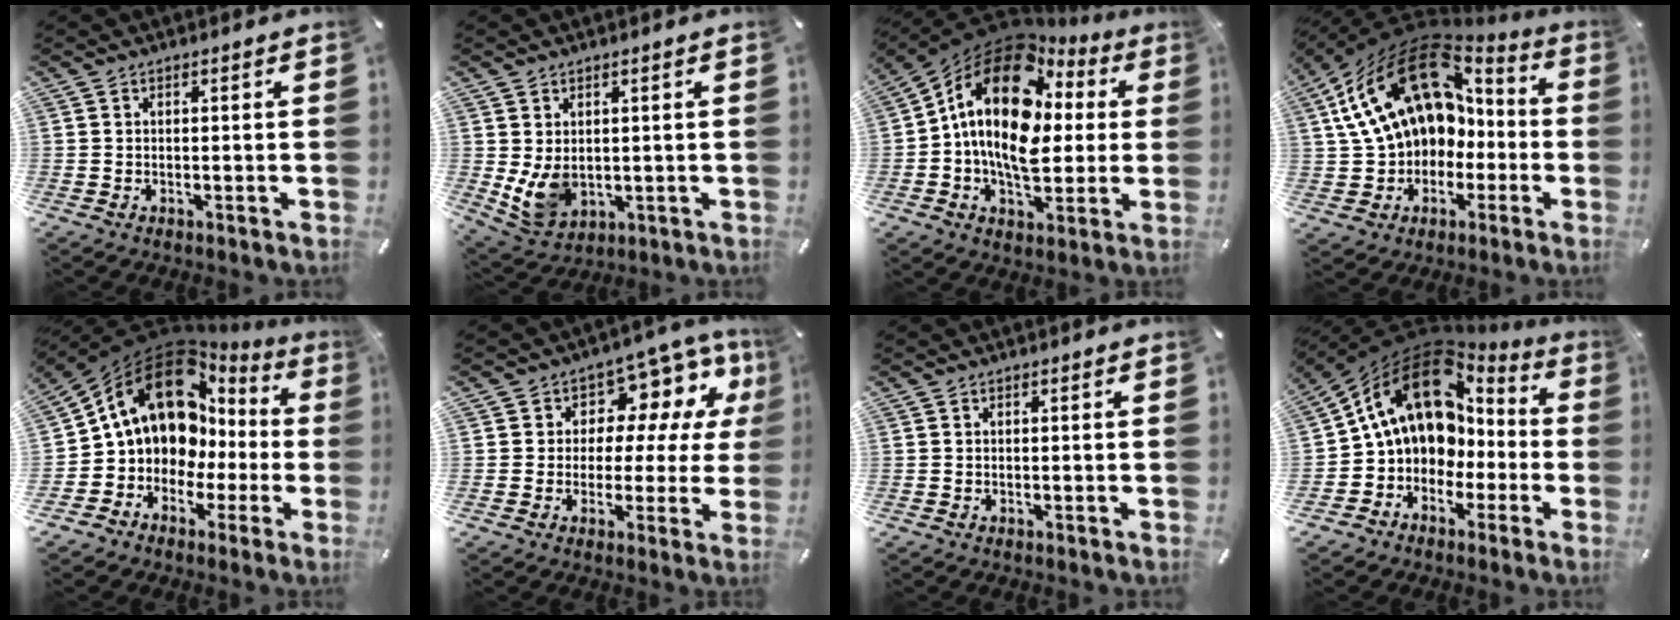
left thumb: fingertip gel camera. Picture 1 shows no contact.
{"total": 7.5, "force": [1.1, 6.1, 4.2], "torque": [-0.094, -0.010, 0.023]}
{"total": 20.0, "force": [2.7, 13.6, 14.3], "torque": [-0.286, -0.010, 0.039]}
{"total": 21.3, "force": [6.3, 15.4, 13.2], "torque": [-0.243, -0.026, 0.117]}
{"total": 15.9, "force": [5.9, 12.4, 8.0], "torque": [-0.153, -0.044, 0.111]}
{"total": 9.4, "force": [4.1, 7.1, 4.4], "torque": [-0.061, -0.033, 0.076]}
{"total": 0.0}
{"total": 16.6, "force": [4.6, 13.0, 9.3], "torque": [-0.178, -0.023, 0.083]}